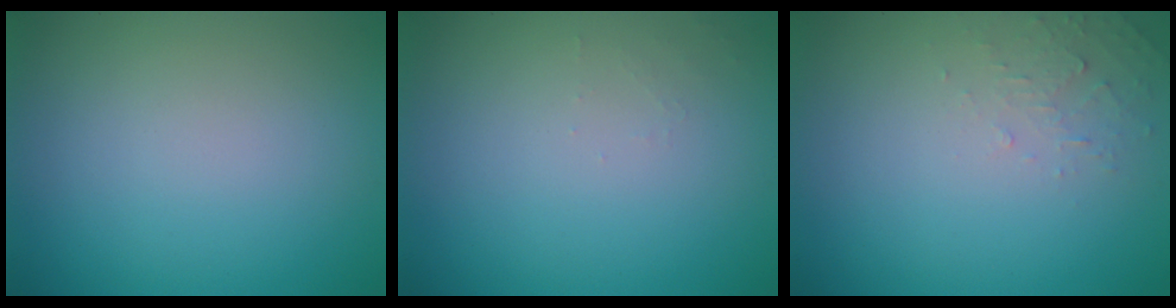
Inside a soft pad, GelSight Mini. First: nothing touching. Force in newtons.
{"total": 0.7, "press": 0.7, "slide": 0.1}
{"total": 1.4, "press": 1.4, "slide": 0.2}